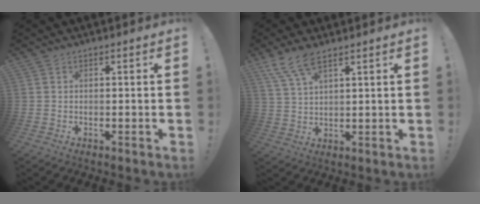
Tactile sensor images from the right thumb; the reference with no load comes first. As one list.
[{"total": 7.7, "force": [5.6, 2.3, 4.8], "torque": [-0.095, -0.022, 0.107]}]